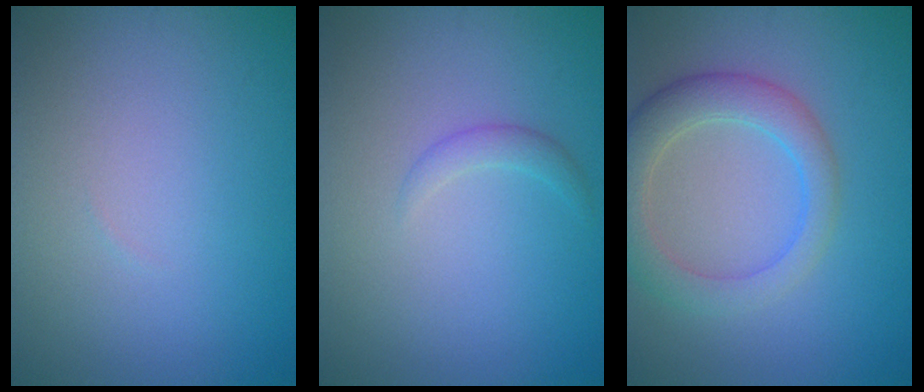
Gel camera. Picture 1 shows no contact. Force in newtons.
{"total": 1.2, "press": 1.1, "slide": 0.2}
{"total": 4.4, "press": 4.4, "slide": 0.4}